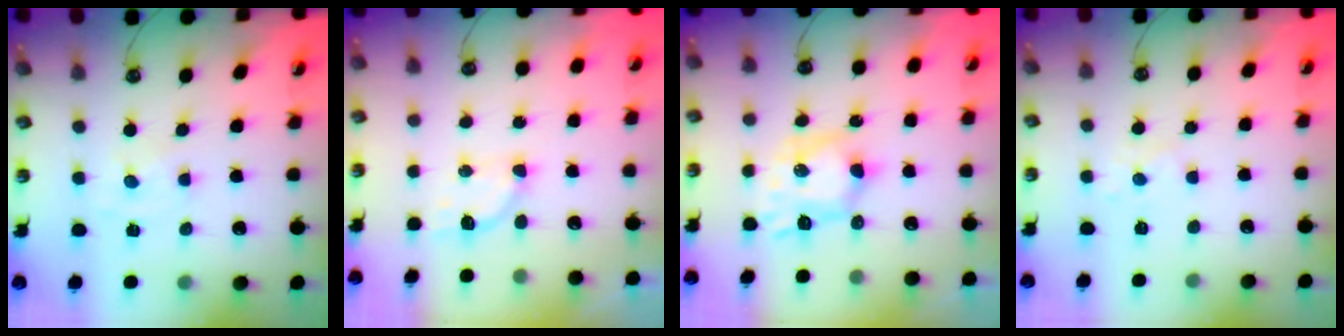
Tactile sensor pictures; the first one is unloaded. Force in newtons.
{"total": 3.8, "press": 3.8, "slide": 0.5}
{"total": 7.7, "press": 7.7, "slide": 0.1}
{"total": 6.1, "press": 6.0, "slide": 0.7}